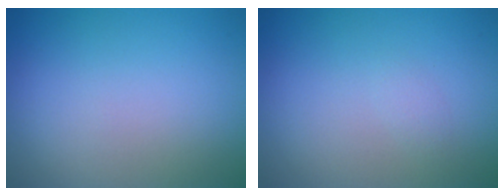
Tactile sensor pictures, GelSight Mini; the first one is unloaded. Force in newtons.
{"total": 0.6, "press": 0.6, "slide": 0.1}